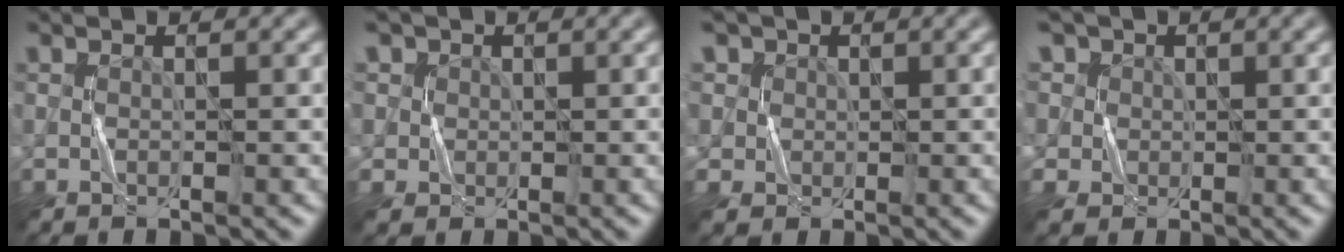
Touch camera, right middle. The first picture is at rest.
{"total": 5.2, "force": [2.2, 4.4, 1.6], "torque": [-0.046, 0.018, 0.026]}
{"total": 6.4, "force": [2.9, 5.3, 2.1], "torque": [-0.055, 0.022, 0.033]}
{"total": 8.1, "force": [3.7, 6.5, 3.1], "torque": [-0.076, 0.027, 0.034]}